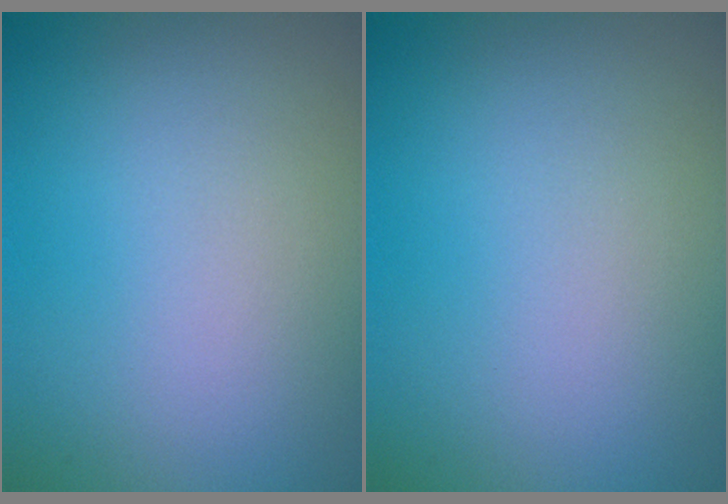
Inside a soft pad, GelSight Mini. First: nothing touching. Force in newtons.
{"total": 0.0}